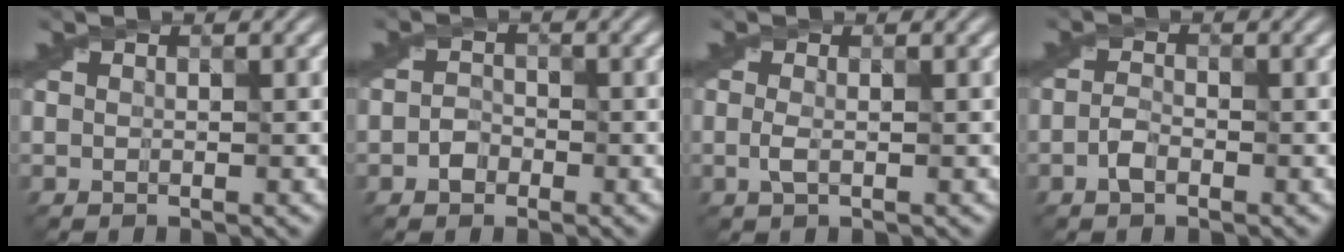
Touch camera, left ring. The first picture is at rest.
{"total": 1.4, "force": [-0.7, 1.1, 0.4], "torque": [-0.005, 0.006, -0.016]}
{"total": 1.0, "force": [-0.1, 0.4, 1.0], "torque": [-0.024, 0.000, -0.007]}
{"total": 1.3, "force": [-0.7, 0.7, 0.9], "torque": [-0.020, 0.004, -0.018]}